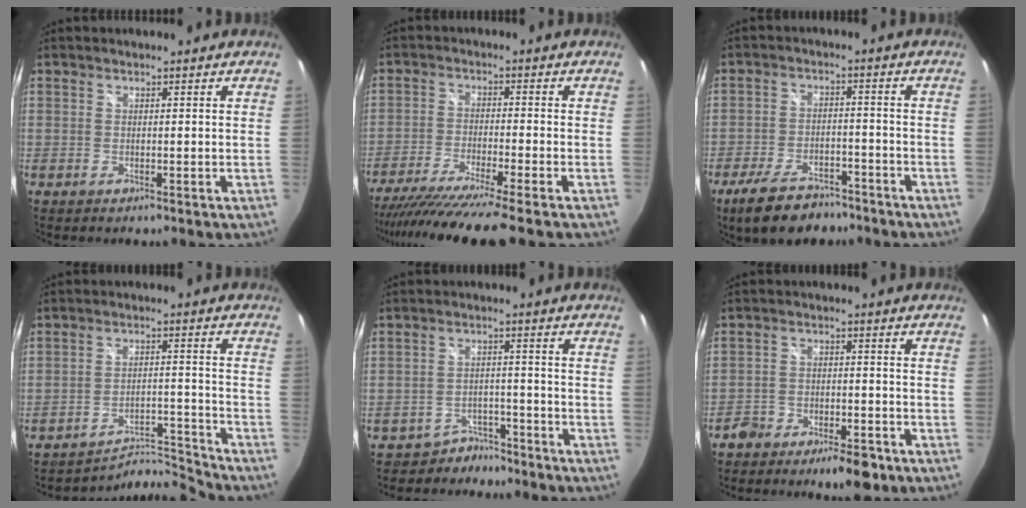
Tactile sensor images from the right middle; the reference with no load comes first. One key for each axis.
{"total": 13.4, "fx": -11.3, "fy": -1.9, "fz": 6.9, "tx": -0.137, "ty": -0.045, "tz": -0.190}
{"total": 11.0, "fx": -8.2, "fy": 4.7, "fz": 5.6, "tx": -0.129, "ty": -0.007, "tz": -0.136}
{"total": 6.7, "fx": -6.5, "fy": -1.0, "fz": -1.1, "tx": 0.007, "ty": 0.021, "tz": -0.112}
{"total": 4.6, "fx": -3.9, "fy": 2.5, "fz": -0.5, "tx": 0.007, "ty": 0.021, "tz": -0.061}
{"total": 7.6, "fx": -6.0, "fy": 3.1, "fz": 3.6, "tx": -0.088, "ty": 0.008, "tz": -0.095}